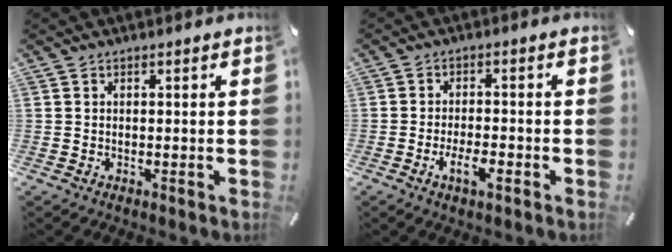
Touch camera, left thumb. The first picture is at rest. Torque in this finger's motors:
{"motor_torque": [0.74, 1.17, 0.39, 0.40, 0.01]}